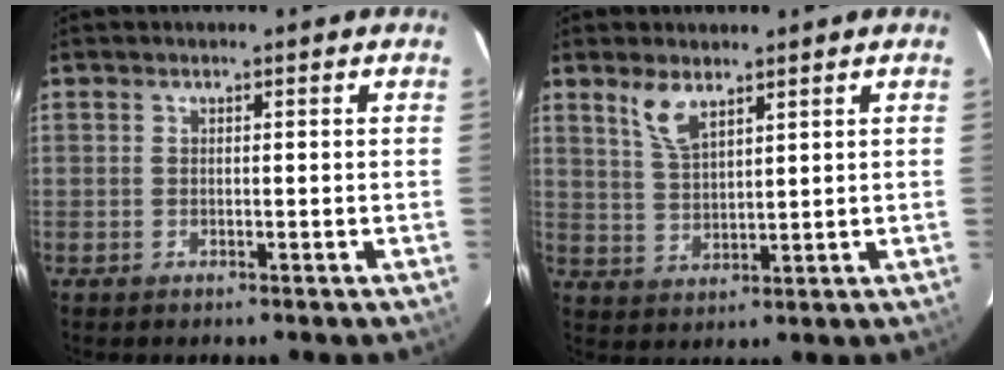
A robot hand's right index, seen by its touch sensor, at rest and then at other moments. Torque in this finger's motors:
{"motor_torque": [0.17, 0.04, 0.09, 0.04]}